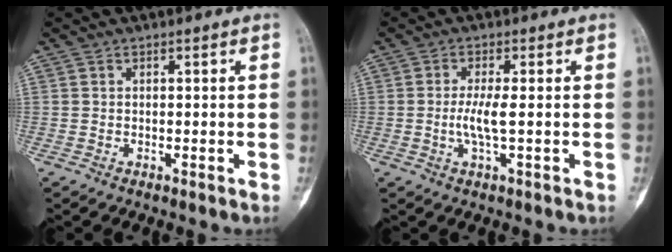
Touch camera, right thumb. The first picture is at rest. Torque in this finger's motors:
{"motor_torque": [0.22, 0.29, 0.40, -0.04, 0.14]}